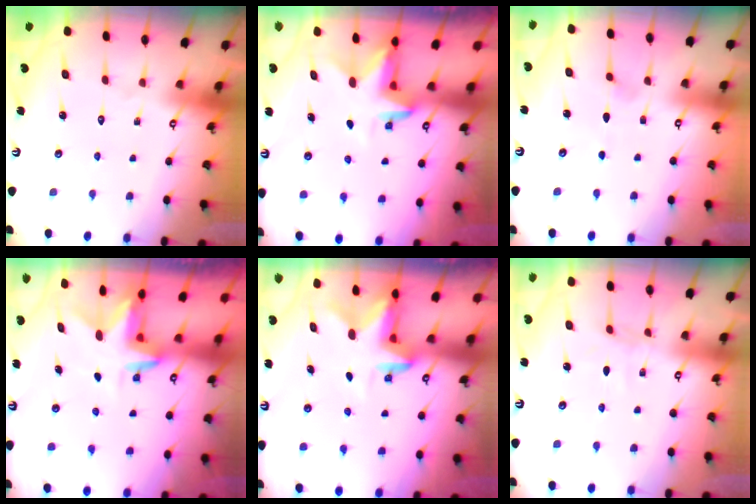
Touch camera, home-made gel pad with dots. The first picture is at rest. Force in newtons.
{"total": 3.3, "press": 3.3, "slide": 0.1}
{"total": 3.0, "press": 2.5, "slide": 1.6}
{"total": 2.7, "press": 2.7, "slide": 0.1}
{"total": 2.7, "press": 2.6, "slide": 0.5}
{"total": 4.7, "press": 4.7, "slide": 0.6}